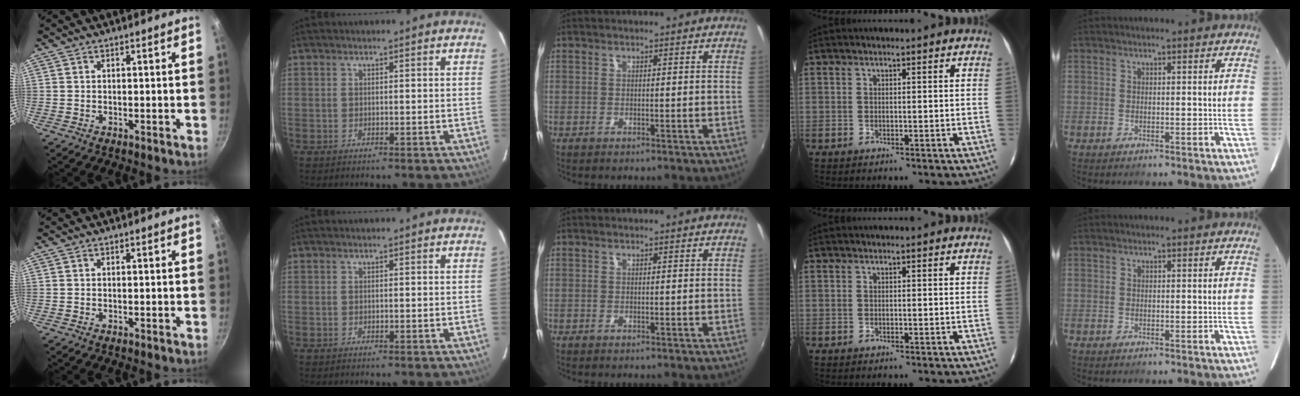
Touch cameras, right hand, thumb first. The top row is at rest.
{}